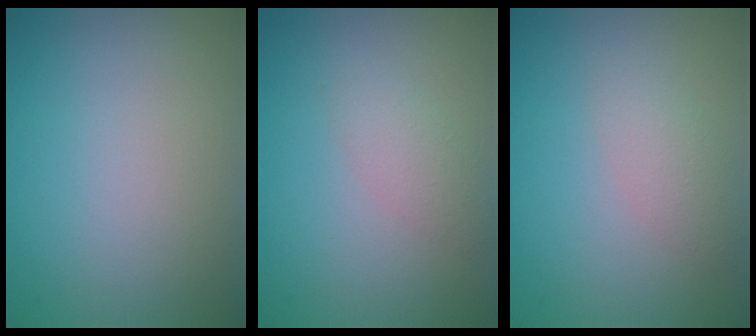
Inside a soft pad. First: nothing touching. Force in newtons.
{"total": 2.0, "press": 2.0, "slide": 0.1}
{"total": 2.1, "press": 2.1, "slide": 0.2}